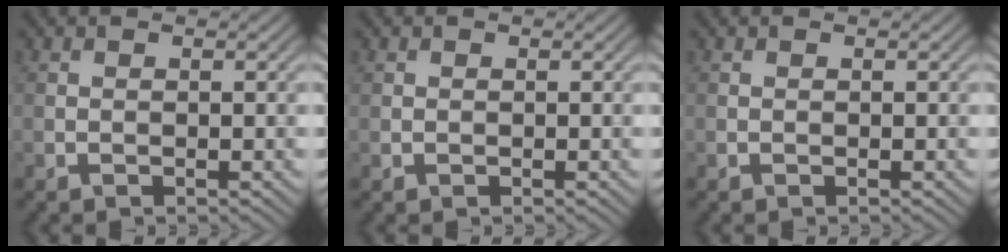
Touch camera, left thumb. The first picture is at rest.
{"total": 0.5, "force": [0.1, 0.5, 0.0], "torque": [0.002, -0.003, 0.003]}
{"total": 0.0}